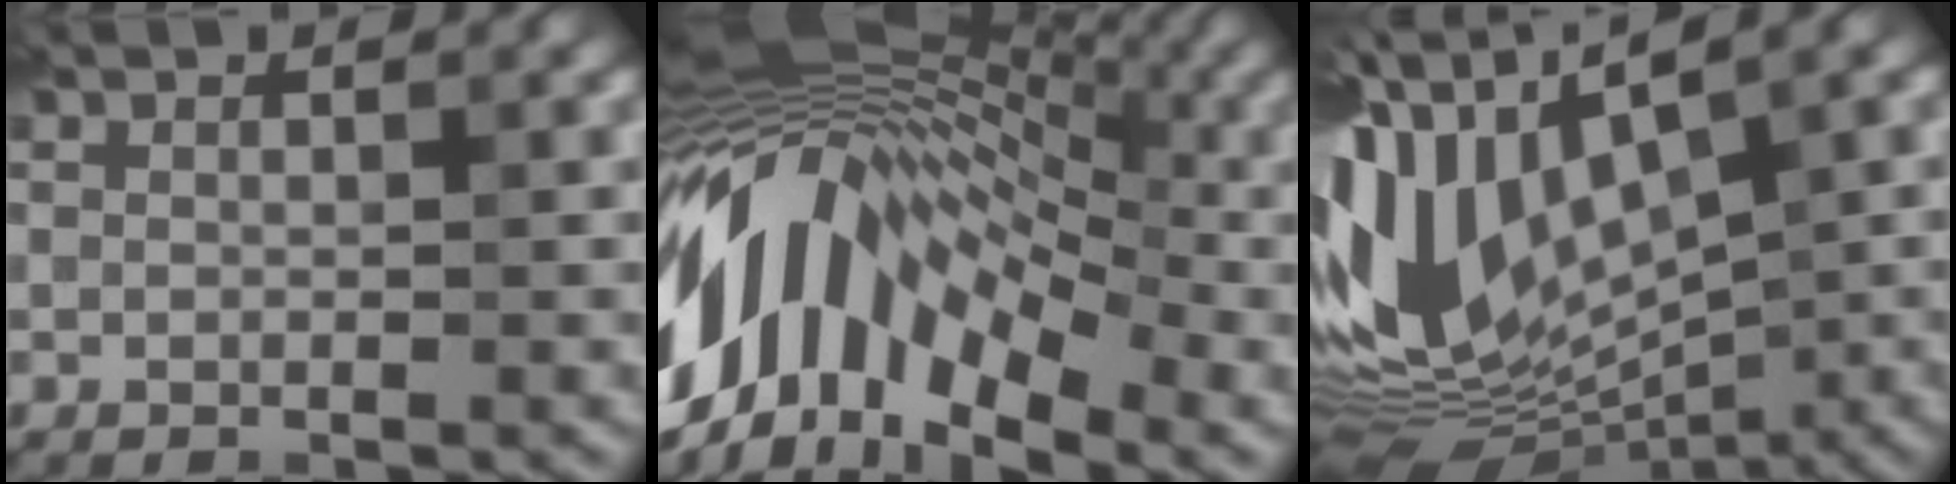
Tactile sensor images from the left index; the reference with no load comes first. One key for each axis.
{"total": 13.7, "fx": -2.8, "fy": 7.9, "fz": 10.9, "tx": -0.199, "ty": 0.034, "tz": -0.062}
{"total": 12.8, "fx": -0.7, "fy": 6.2, "fz": 11.1, "tx": -0.245, "ty": 0.001, "tz": 0.008}